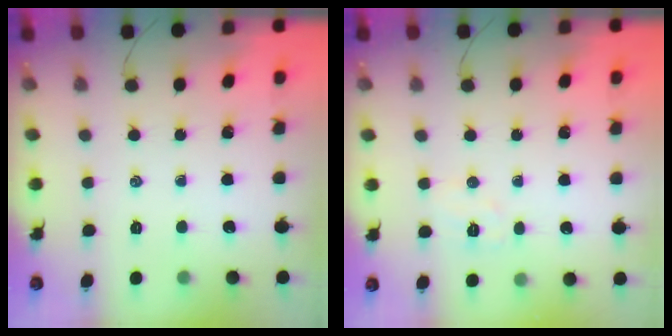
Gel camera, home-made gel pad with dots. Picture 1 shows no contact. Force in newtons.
{"total": 5.0, "press": 4.9, "slide": 1.0}